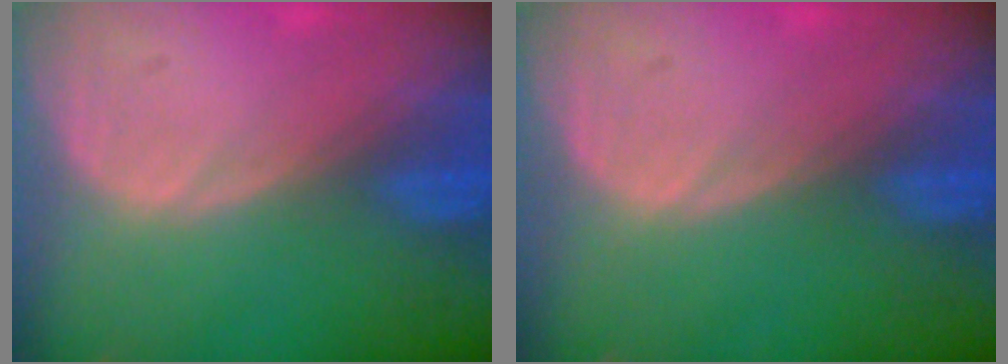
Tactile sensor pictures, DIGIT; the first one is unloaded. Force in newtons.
{"total": 0.0}